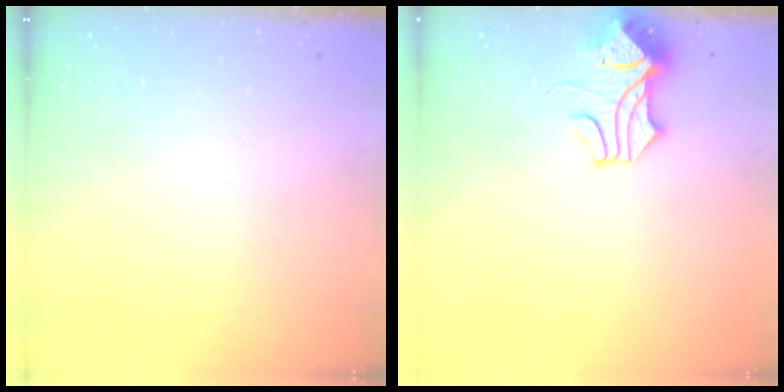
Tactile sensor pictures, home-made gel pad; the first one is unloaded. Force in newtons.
{"total": 1.8, "press": 1.7, "slide": 0.7}